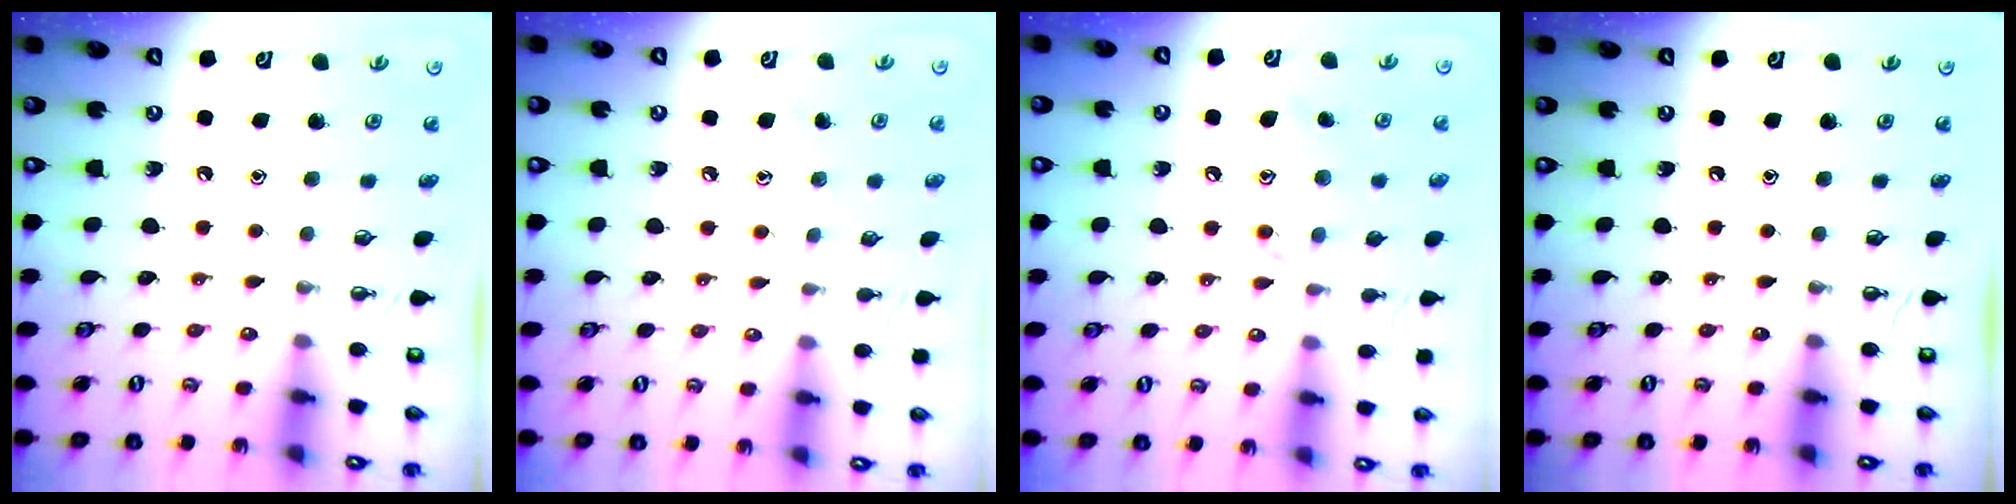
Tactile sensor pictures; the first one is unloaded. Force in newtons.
{"total": 6.8, "press": 6.7, "slide": 0.7}
{"total": 12.5, "press": 12.5, "slide": 0.8}
{"total": 0.0}